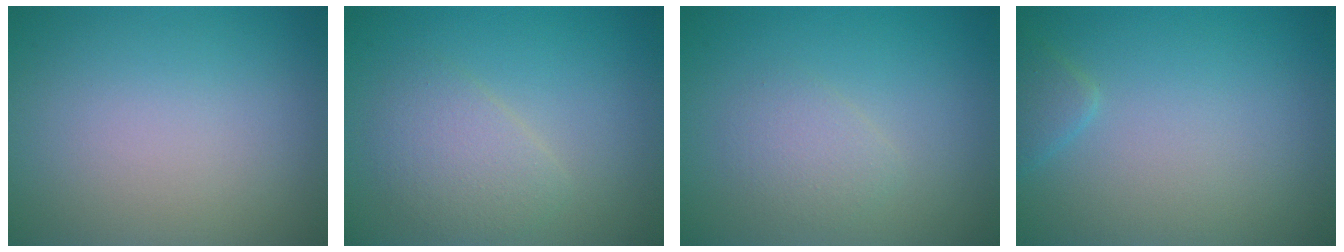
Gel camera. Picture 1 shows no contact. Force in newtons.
{"total": 2.8, "press": 2.8, "slide": 0.0}
{"total": 1.8, "press": 1.8, "slide": 0.1}
{"total": 1.3, "press": 1.3, "slide": 0.0}